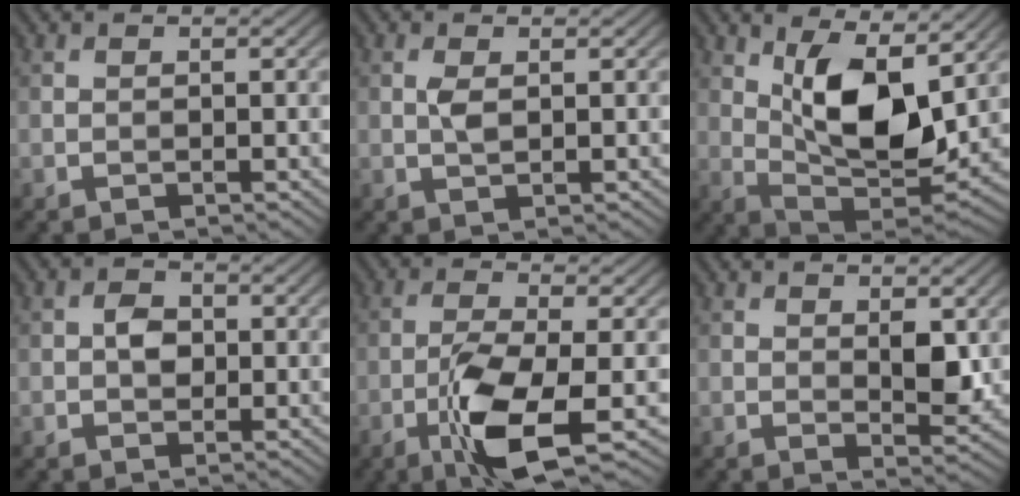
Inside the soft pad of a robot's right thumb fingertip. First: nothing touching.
{"total": 1.6, "force": [0.3, 0.6, 1.5], "torque": [-0.037, 0.001, 0.007]}
{"total": 12.2, "force": [3.9, 5.5, 10.2], "torque": [-0.183, -0.015, 0.075]}
{"total": 2.3, "force": [-0.1, 1.8, 1.5], "torque": [-0.029, 0.001, -0.006]}
{"total": 8.8, "force": [-3.4, 2.4, 7.7], "torque": [-0.153, 0.002, -0.071]}
{"total": 3.4, "force": [0.9, 1.5, 2.9], "torque": [-0.050, -0.008, 0.019]}